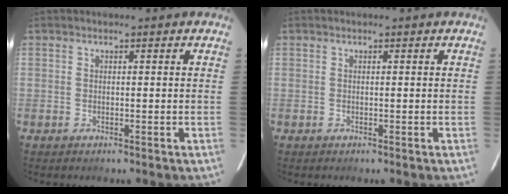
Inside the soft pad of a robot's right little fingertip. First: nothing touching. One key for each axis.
{"total": 0.0}